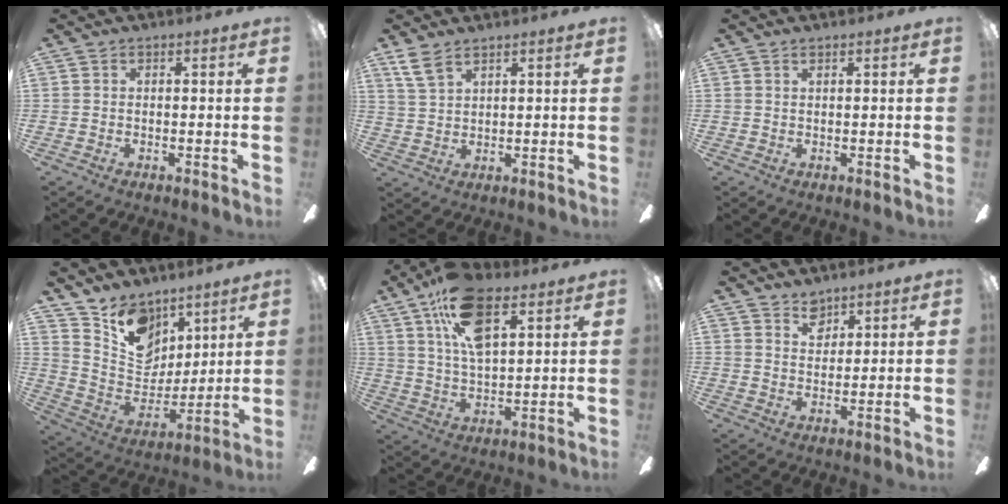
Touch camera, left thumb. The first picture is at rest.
{"total": 4.8, "force": [3.6, 1.7, 2.7], "torque": [-0.062, -0.009, 0.070]}
{"total": 0.7, "force": [0.5, 0.3, 0.5], "torque": [-0.011, 0.003, 0.008]}
{"total": 14.4, "force": [9.1, 9.9, 4.9], "torque": [-0.091, -0.058, 0.182]}
{"total": 16.2, "force": [8.6, 8.0, 11.2], "torque": [-0.193, -0.014, 0.153]}
{"total": 4.9, "force": [3.6, 2.9, 1.5], "torque": [-0.008, -0.019, 0.063]}